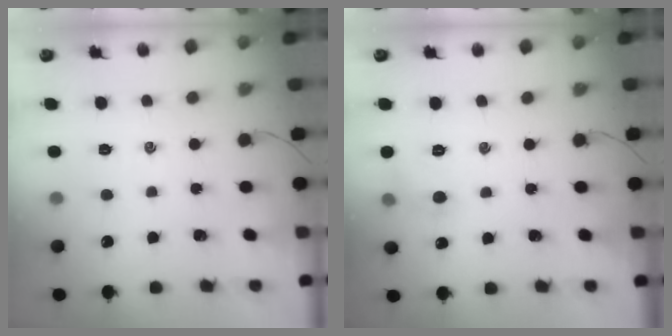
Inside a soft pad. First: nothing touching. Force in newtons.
{"total": 5.5, "press": 5.2, "slide": 1.7}